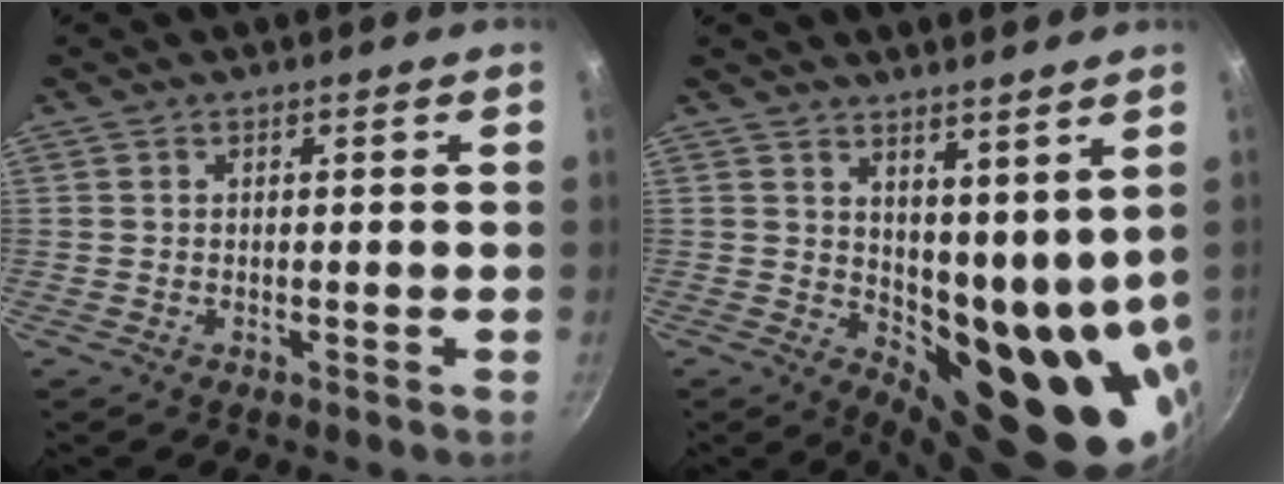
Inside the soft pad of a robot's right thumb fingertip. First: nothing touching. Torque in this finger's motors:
{"motor_torque": [-0.41, 2.29, 0.98, -0.06, 0.35]}